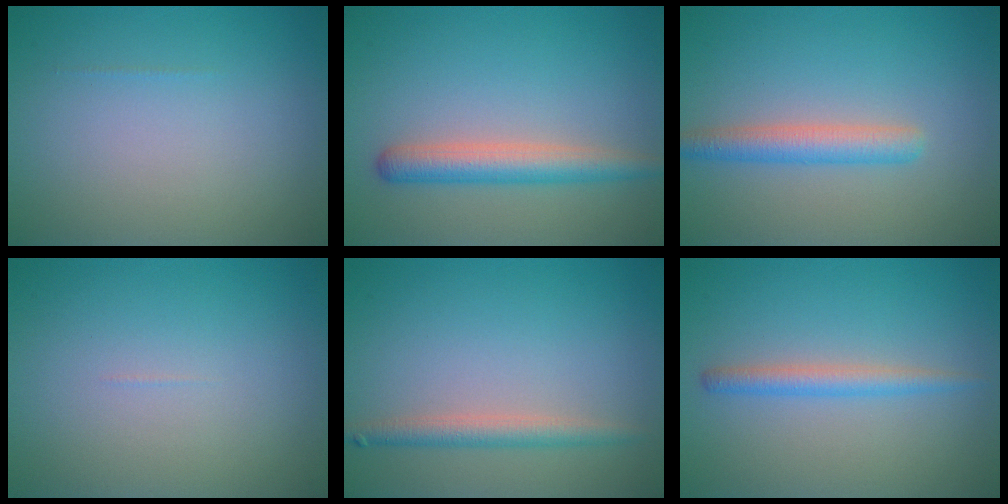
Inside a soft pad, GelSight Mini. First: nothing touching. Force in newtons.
{"total": 3.6, "press": 3.6, "slide": 0.2}
{"total": 3.0, "press": 3.0, "slide": 0.1}
{"total": 0.0}
{"total": 2.2, "press": 2.2, "slide": 0.1}
{"total": 2.1, "press": 2.1, "slide": 0.1}